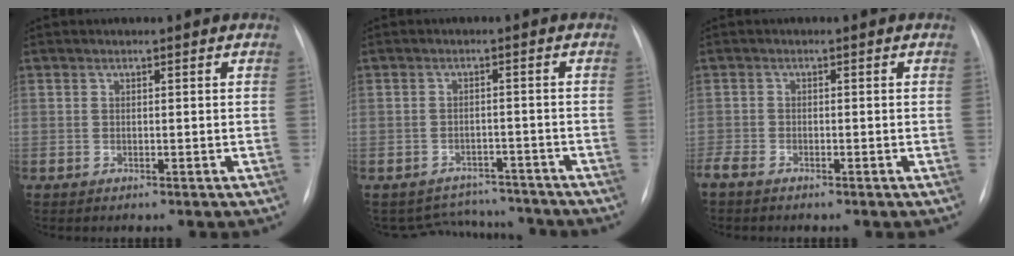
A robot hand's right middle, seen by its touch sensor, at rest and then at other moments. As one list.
[{"total": 7.3, "force": [-7.0, 2.2, -0.8], "torque": [0.013, 0.022, -0.093]}, {"total": 3.0, "force": [-2.3, 1.1, 1.6], "torque": [-0.034, -0.005, -0.037]}]